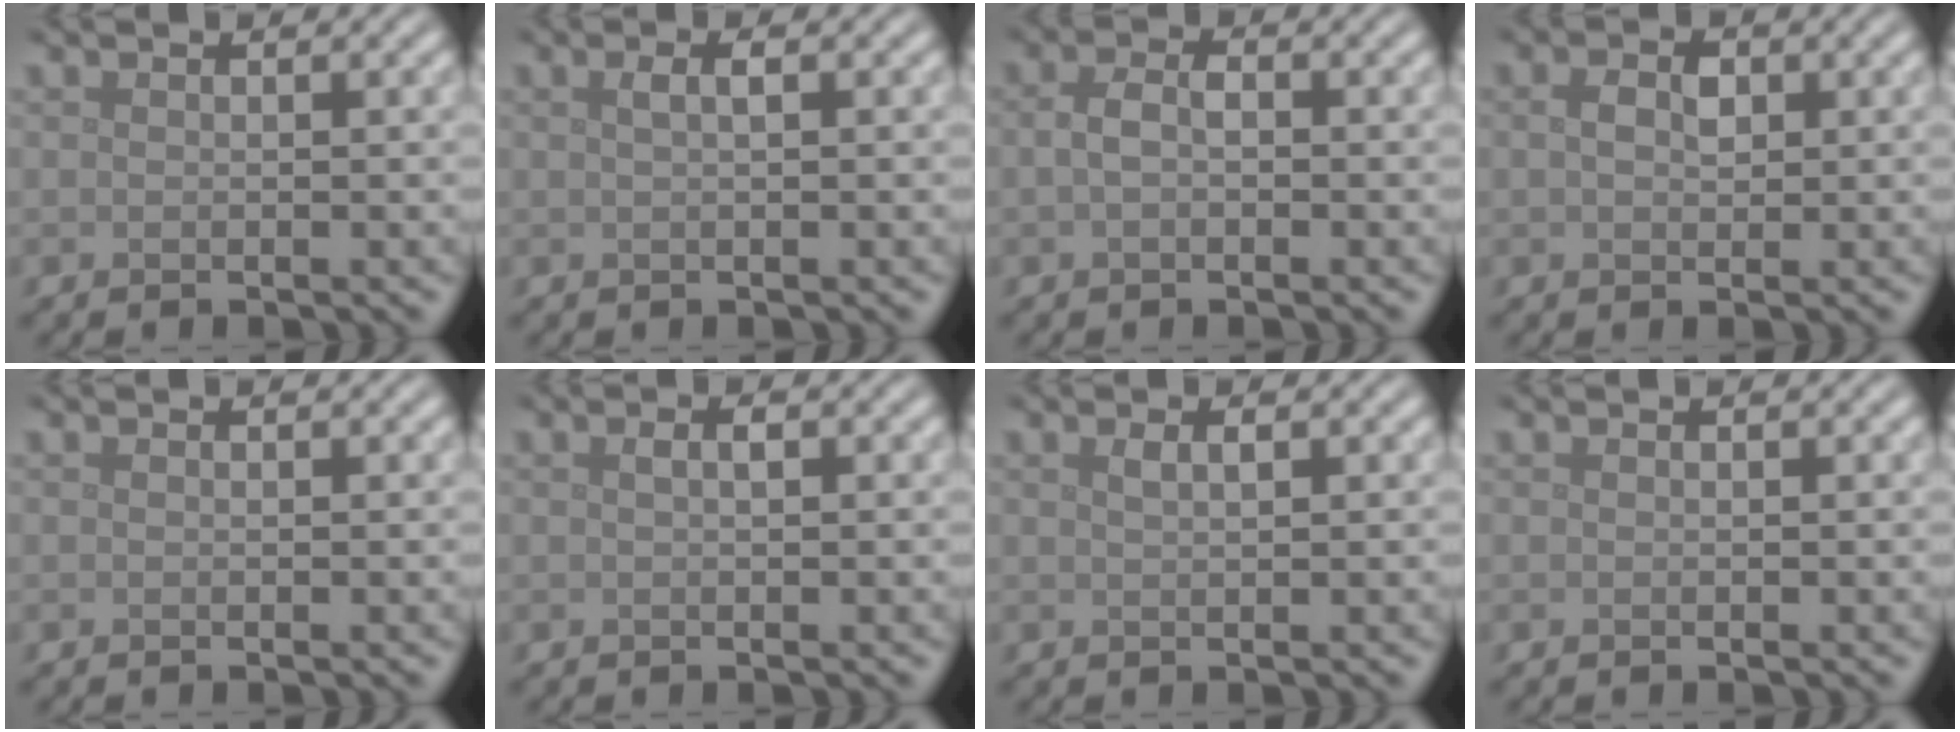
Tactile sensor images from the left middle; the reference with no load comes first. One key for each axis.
{"total": 1.2, "fx": 0.3, "fy": 0.3, "fz": 1.1, "tx": -0.020, "ty": 0.005, "tz": 0.005}
{"total": 1.9, "fx": -0.1, "fy": 1.1, "fz": 1.6, "tx": -0.034, "ty": 0.005, "tz": -0.005}
{"total": 2.0, "fx": 0.4, "fy": 1.3, "fz": 1.5, "tx": -0.031, "ty": 0.002, "tz": 0.006}
{"total": 0.0}
{"total": 0.8, "fx": 0.2, "fy": 0.3, "fz": 0.8, "tx": -0.014, "ty": 0.003, "tz": 0.004}
{"total": 1.0, "fx": 0.5, "fy": 0.3, "fz": 0.8, "tx": -0.017, "ty": 0.002, "tz": 0.009}
{"total": 0.0}